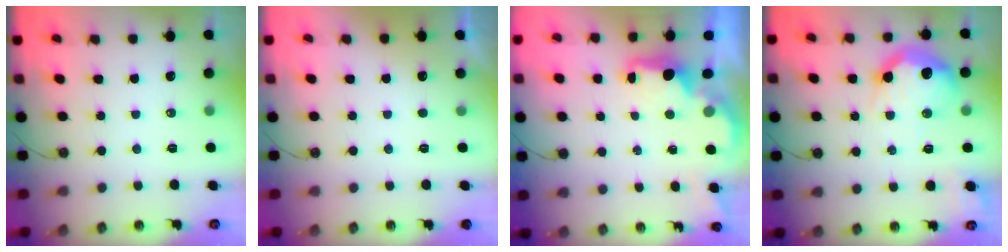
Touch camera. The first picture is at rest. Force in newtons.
{"total": 0.7, "press": 0.2, "slide": 0.7}
{"total": 2.2, "press": 2.1, "slide": 0.8}
{"total": 20.4, "press": 20.3, "slide": 1.9}